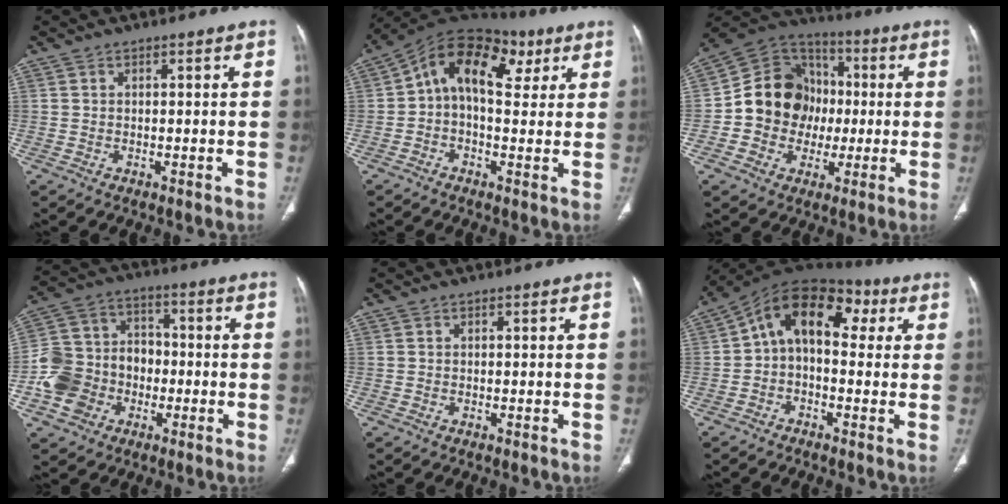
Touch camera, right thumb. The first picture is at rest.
{"total": 15.1, "force": [4.4, 9.2, 11.1], "torque": [-0.137, 0.035, 0.061]}
{"total": 16.1, "force": [-0.7, 14.1, 7.8], "torque": [-0.089, 0.032, -0.017]}
{"total": 13.5, "force": [-4.0, 11.5, 5.9], "torque": [-0.086, 0.043, -0.074]}
{"total": 0.0}
{"total": 13.8, "force": [2.9, 8.6, 10.3], "torque": [-0.121, 0.049, 0.033]}